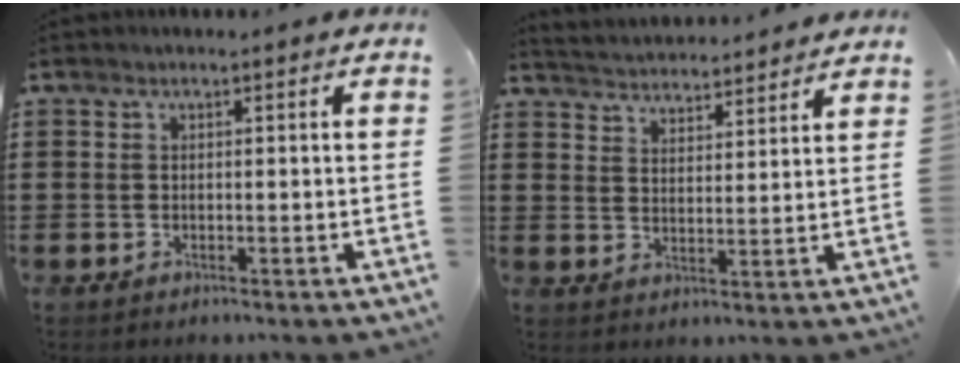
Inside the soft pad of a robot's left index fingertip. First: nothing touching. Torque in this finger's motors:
{"motor_torque": [1.08, -1.06, 0.21, 0.06]}